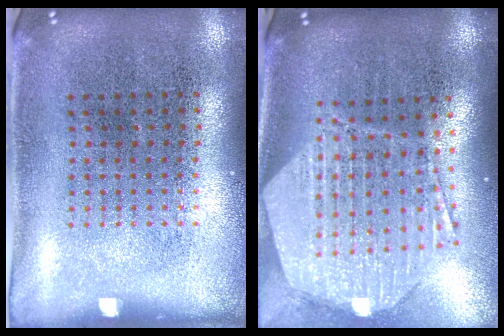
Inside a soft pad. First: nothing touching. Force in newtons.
{"total": 3.0, "press": 2.4, "slide": 1.9}